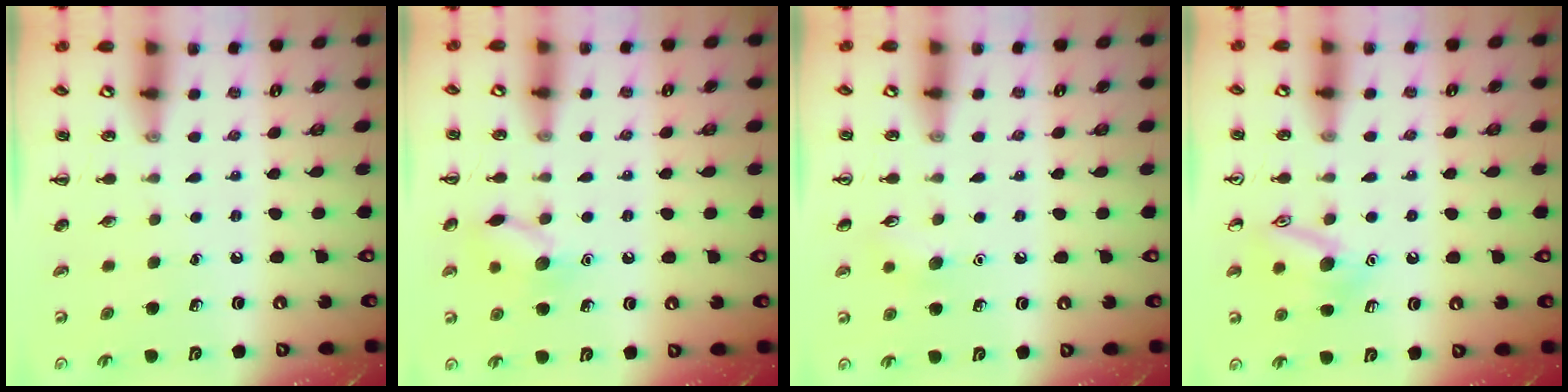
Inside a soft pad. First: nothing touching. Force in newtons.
{"total": 9.9, "press": 9.9, "slide": 0.8}
{"total": 6.7, "press": 6.5, "slide": 1.8}
{"total": 11.7, "press": 11.7, "slide": 0.7}